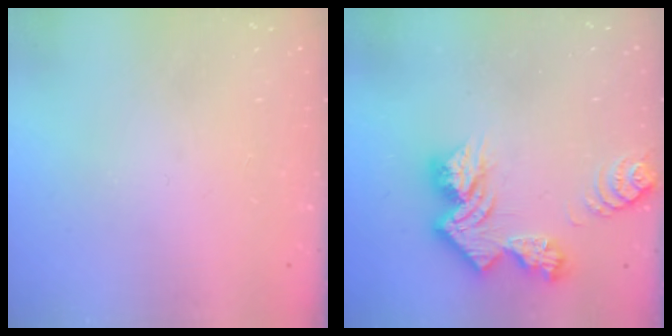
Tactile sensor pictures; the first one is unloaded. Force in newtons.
{"total": 12.8, "press": 12.7, "slide": 1.0}